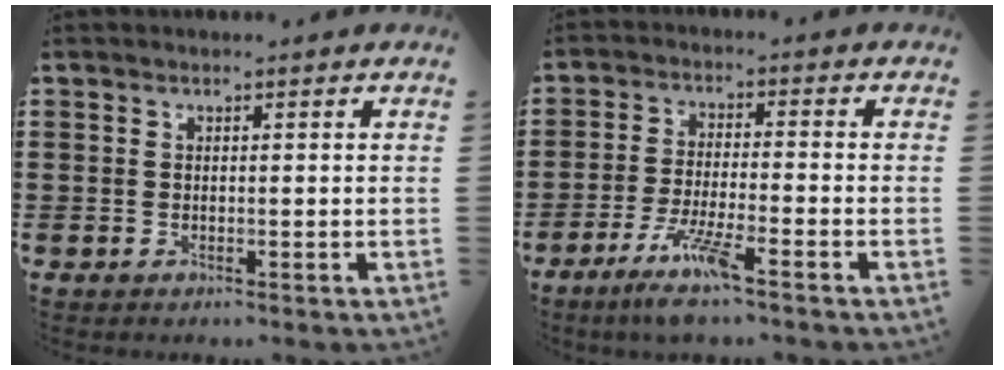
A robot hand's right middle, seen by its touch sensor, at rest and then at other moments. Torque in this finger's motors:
{"motor_torque": [1.46, -0.68, 0.65, 0.15]}